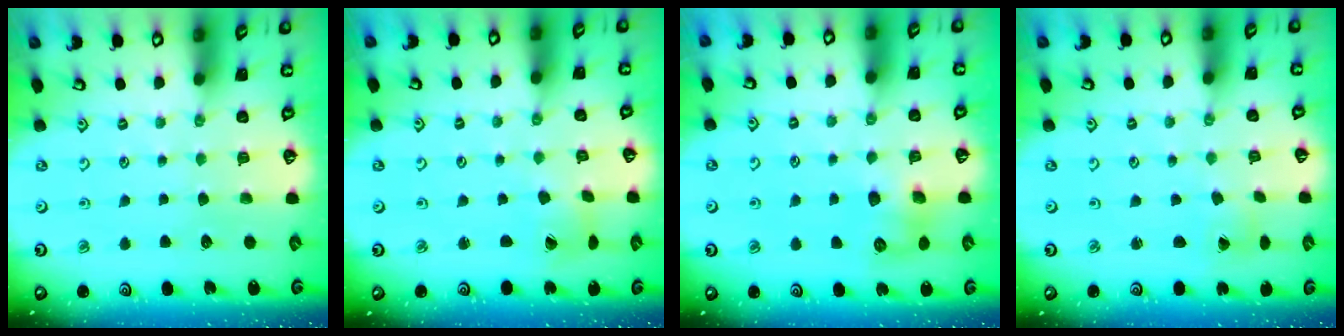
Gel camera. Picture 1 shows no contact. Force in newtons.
{"total": 2.0, "press": 2.0, "slide": 0.4}
{"total": 8.5, "press": 8.5, "slide": 0.8}
{"total": 1.3, "press": 1.3, "slide": 0.1}